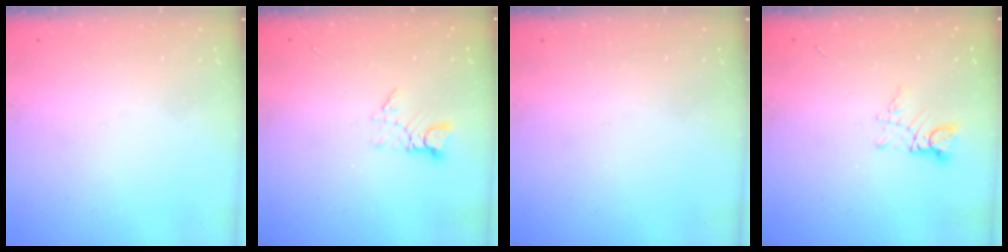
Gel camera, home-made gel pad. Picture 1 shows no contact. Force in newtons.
{"total": 3.2, "press": 3.2, "slide": 0.3}
{"total": 0.0}
{"total": 2.7, "press": 2.7, "slide": 0.3}